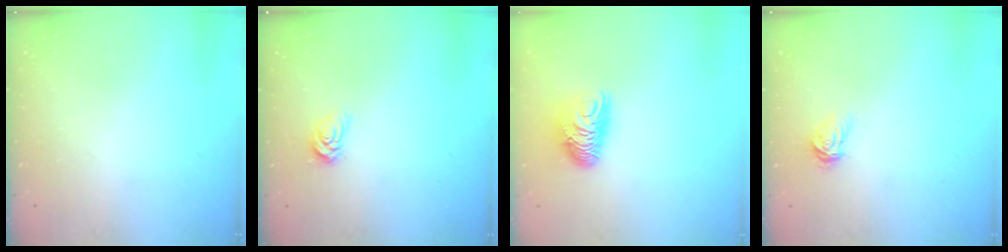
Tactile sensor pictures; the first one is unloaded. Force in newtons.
{"total": 5.1, "press": 5.1, "slide": 0.7}
{"total": 9.3, "press": 9.3, "slide": 0.3}
{"total": 3.5, "press": 3.5, "slide": 0.1}